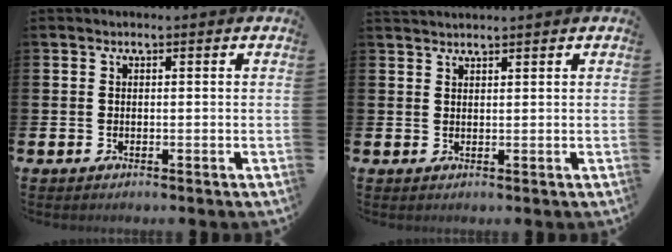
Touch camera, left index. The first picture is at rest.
{"total": 1.4, "force": [1.4, 0.0, 0.0], "torque": [-0.001, -0.004, 0.026]}